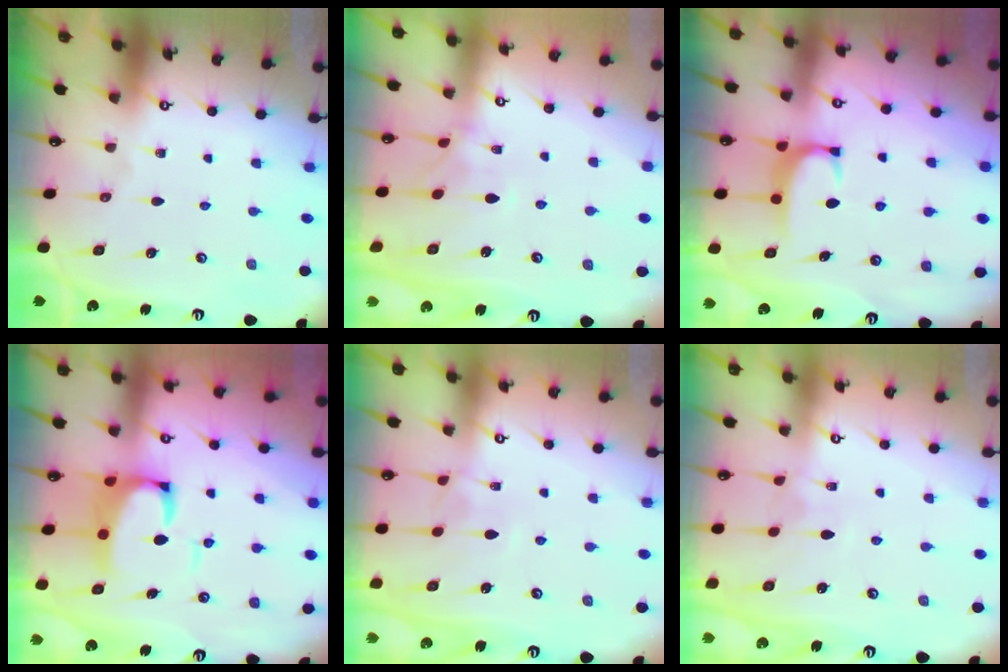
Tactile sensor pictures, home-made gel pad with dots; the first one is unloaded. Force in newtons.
{"total": 0.9, "press": 0.1, "slide": 0.9}
{"total": 1.8, "press": 1.7, "slide": 0.4}
{"total": 6.0, "press": 5.9, "slide": 1.2}
{"total": 2.0, "press": 2.0, "slide": 0.5}
{"total": 3.3, "press": 3.3, "slide": 0.3}